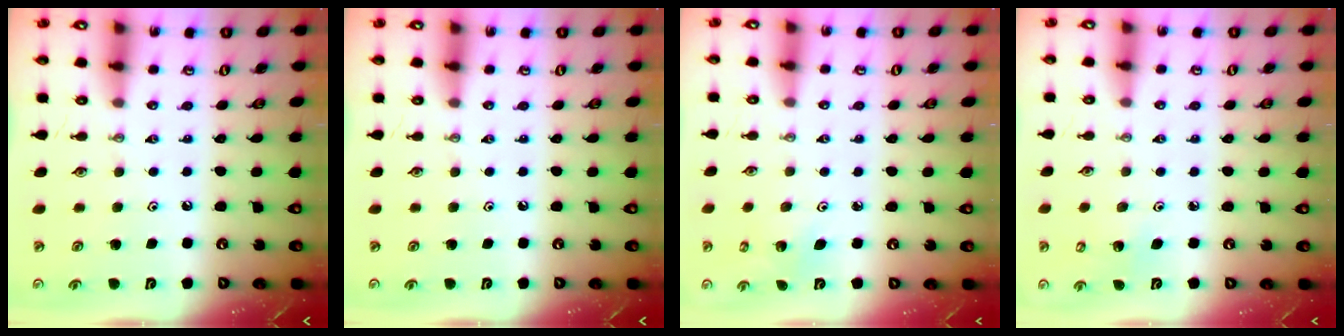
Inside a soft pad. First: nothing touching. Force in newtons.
{"total": 0.0}
{"total": 2.3, "press": 2.3, "slide": 0.2}
{"total": 3.0, "press": 3.0, "slide": 0.2}